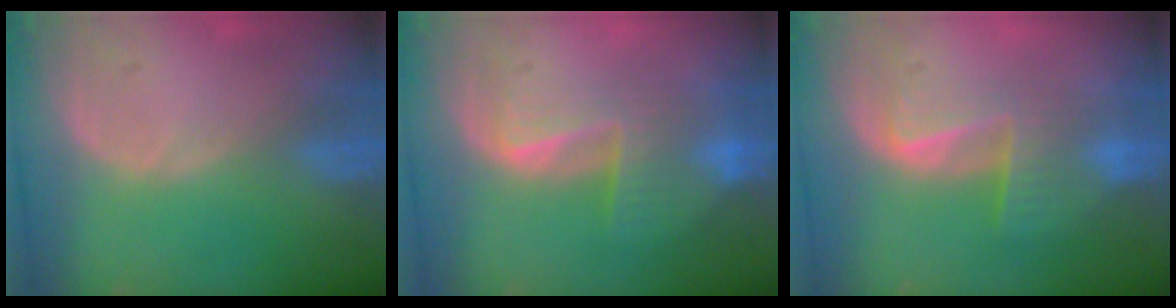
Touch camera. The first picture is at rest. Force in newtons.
{"total": 7.1, "press": 6.5, "slide": 2.9}
{"total": 6.7, "press": 5.5, "slide": 3.7}